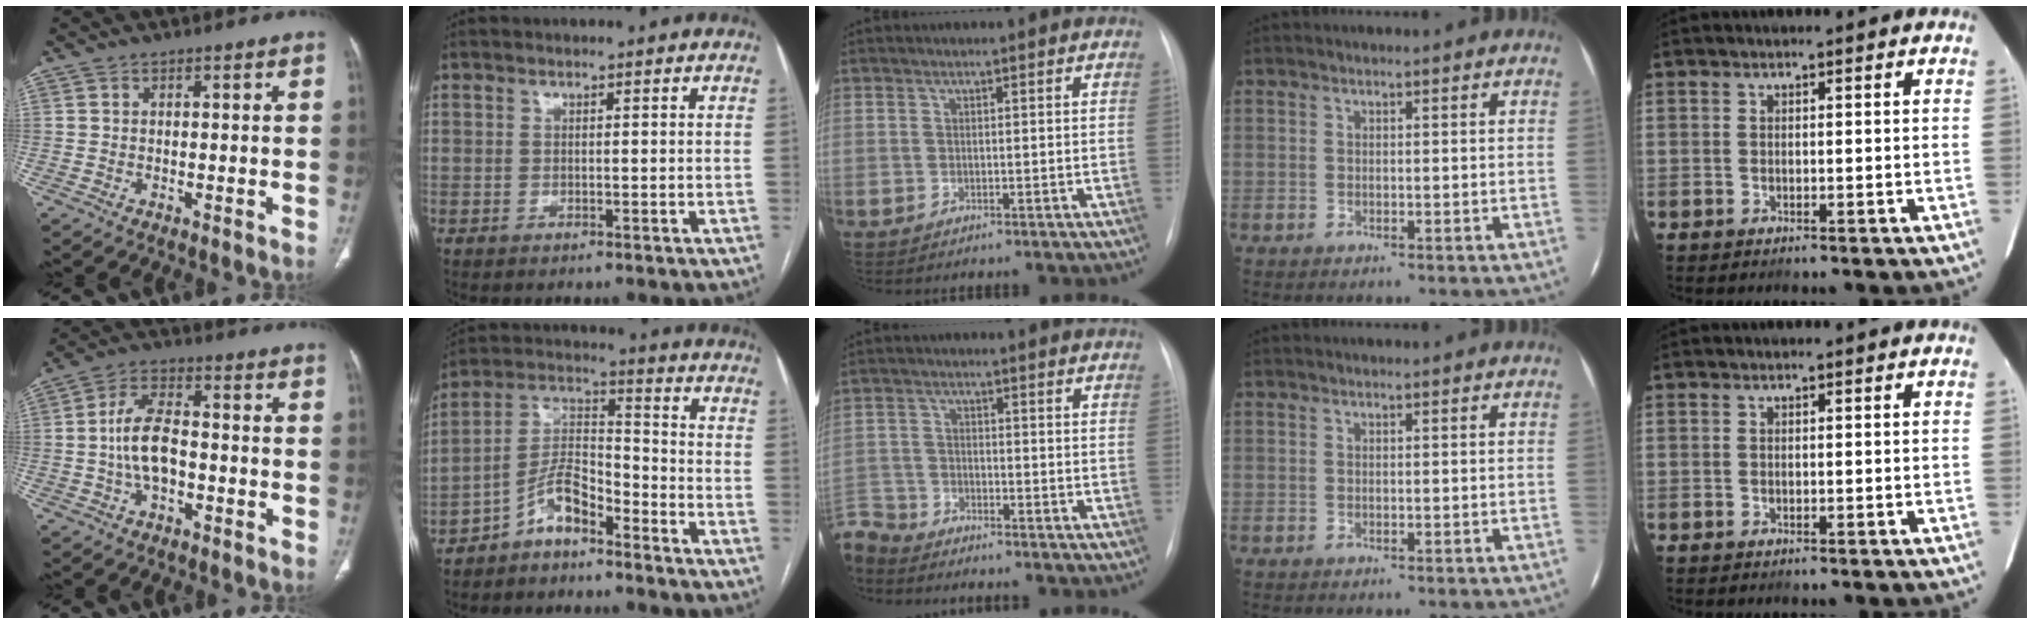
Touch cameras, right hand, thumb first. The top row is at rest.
{"thumb": {"total": 9.2, "force": [-1.7, 5.1, 7.4], "torque": [-0.140, 0.031, -0.036]}, "index": {"total": 7.5, "force": [-5.3, 2.6, 4.7], "torque": [-0.100, 0.019, -0.103]}, "middle": {"total": 7.5, "force": [-7.1, 2.3, 0.9], "torque": [-0.020, -0.005, -0.130]}}